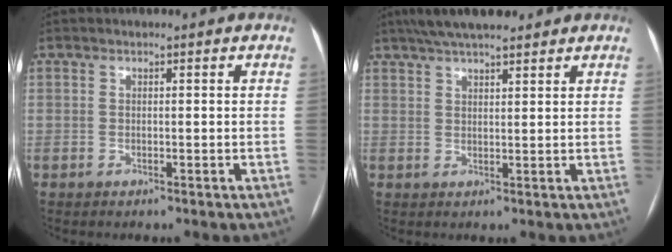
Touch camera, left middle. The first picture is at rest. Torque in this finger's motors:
{"motor_torque": [0.52, -0.52, 0.11, 0.01]}